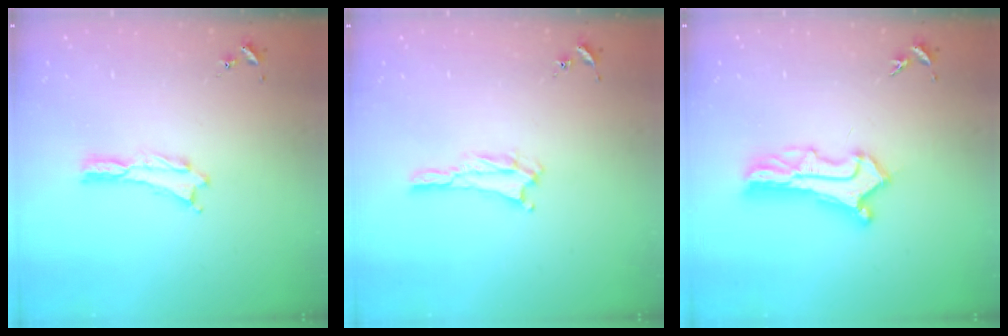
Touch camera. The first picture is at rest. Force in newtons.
{"total": 1.4, "press": 1.4, "slide": 0.2}
{"total": 6.7, "press": 6.7, "slide": 0.6}